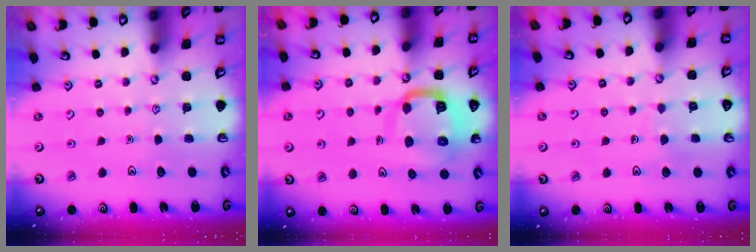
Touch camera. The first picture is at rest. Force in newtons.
{"total": 11.8, "press": 11.7, "slide": 1.4}
{"total": 3.2, "press": 3.2, "slide": 0.2}